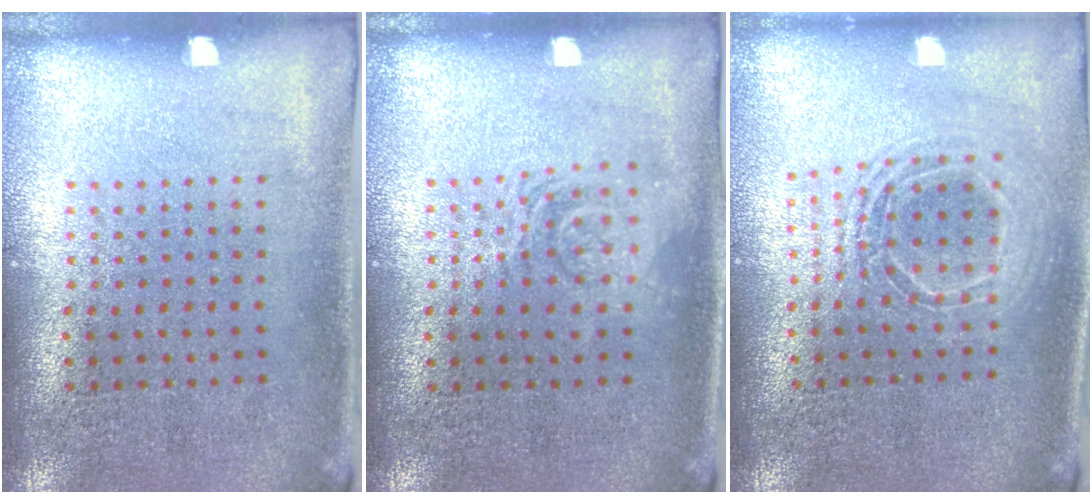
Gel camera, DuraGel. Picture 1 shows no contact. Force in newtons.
{"total": 1.2, "press": 1.2, "slide": 0.2}
{"total": 1.5, "press": 1.3, "slide": 0.8}